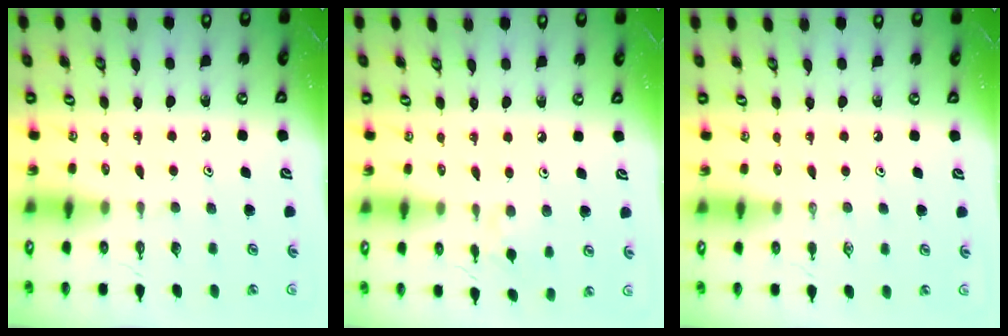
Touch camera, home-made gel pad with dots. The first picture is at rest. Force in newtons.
{"total": 1.9, "press": 1.9, "slide": 0.4}
{"total": 0.0}